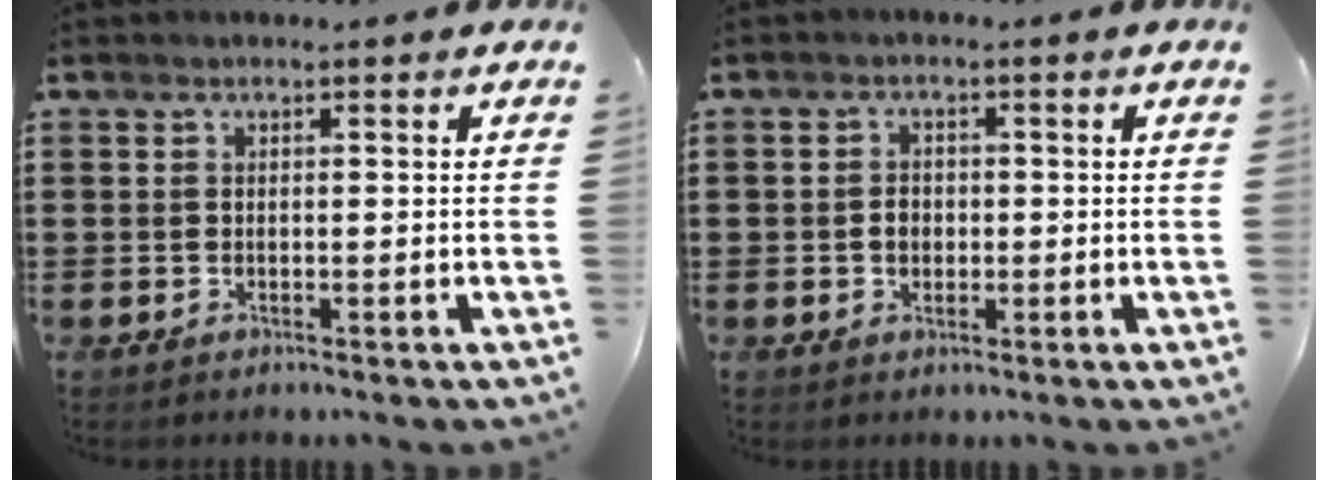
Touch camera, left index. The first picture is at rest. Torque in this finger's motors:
{"motor_torque": [0.26, 0.27, 0.22, 0.02]}